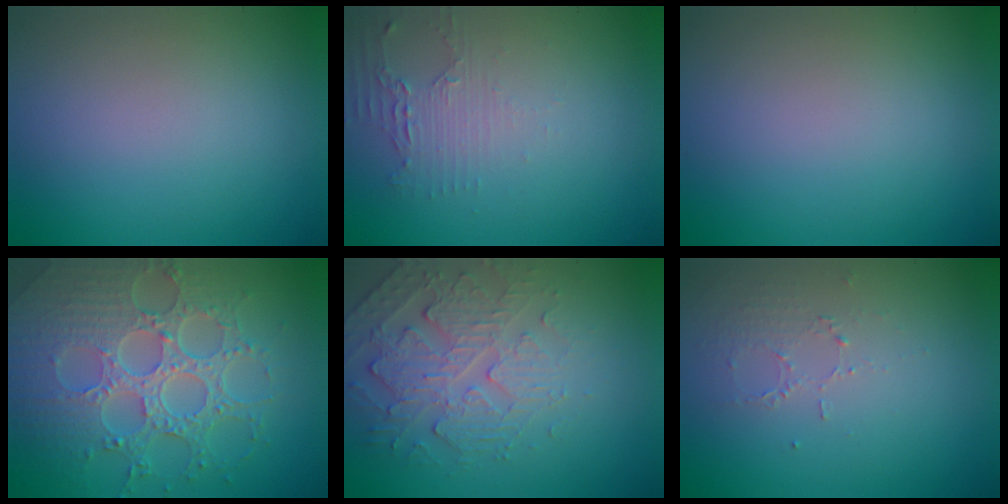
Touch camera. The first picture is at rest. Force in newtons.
{"total": 2.0, "press": 1.6, "slide": 1.1}
{"total": 0.0}
{"total": 8.3, "press": 6.1, "slide": 5.6}
{"total": 4.8, "press": 3.8, "slide": 3.0}
{"total": 1.3, "press": 0.6, "slide": 1.1}